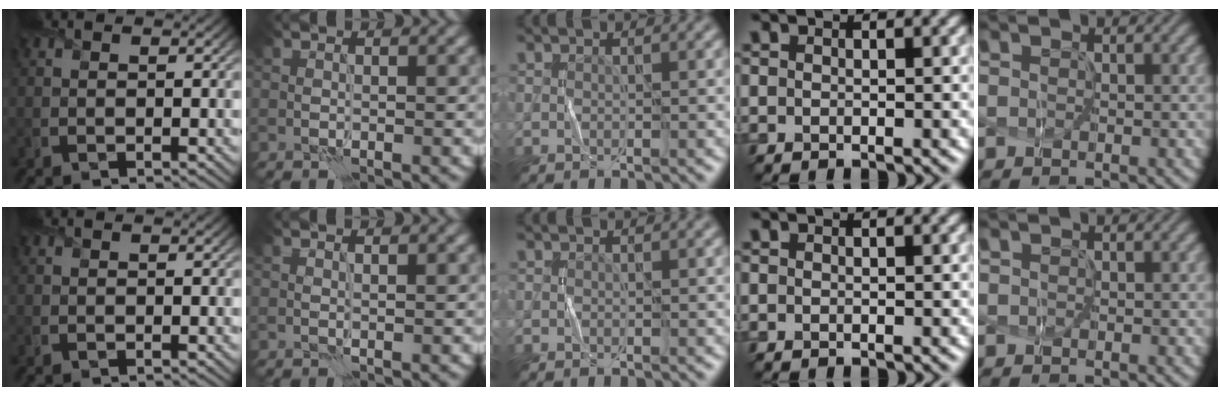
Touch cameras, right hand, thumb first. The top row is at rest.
{"index": {"total": 0.6, "force": [0.3, 0.0, 0.5], "torque": [-0.012, 0.000, 0.004]}}